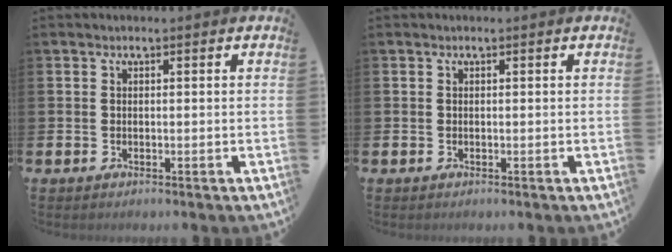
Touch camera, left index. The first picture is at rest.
{"total": 0.0}